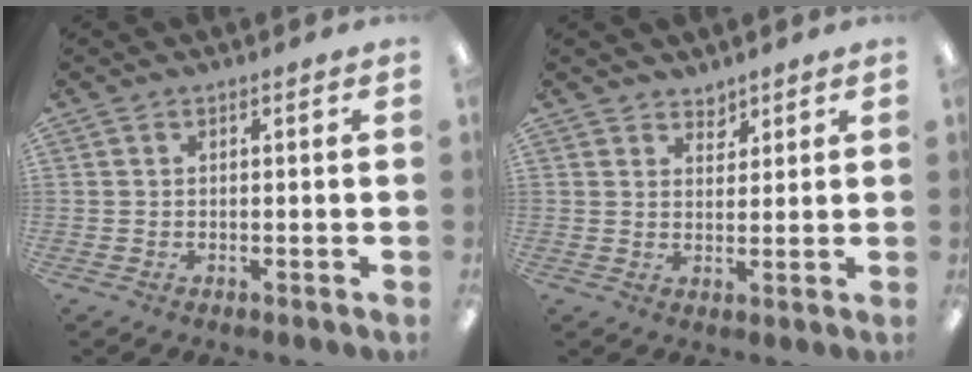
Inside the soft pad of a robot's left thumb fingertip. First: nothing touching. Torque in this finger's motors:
{"motor_torque": [-0.05, -0.11, -0.42, -0.01, -0.01]}